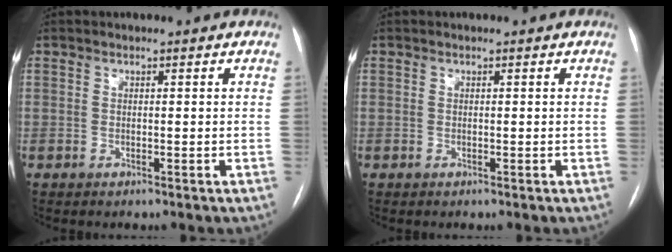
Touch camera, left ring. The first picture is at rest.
{"total": 0.0}